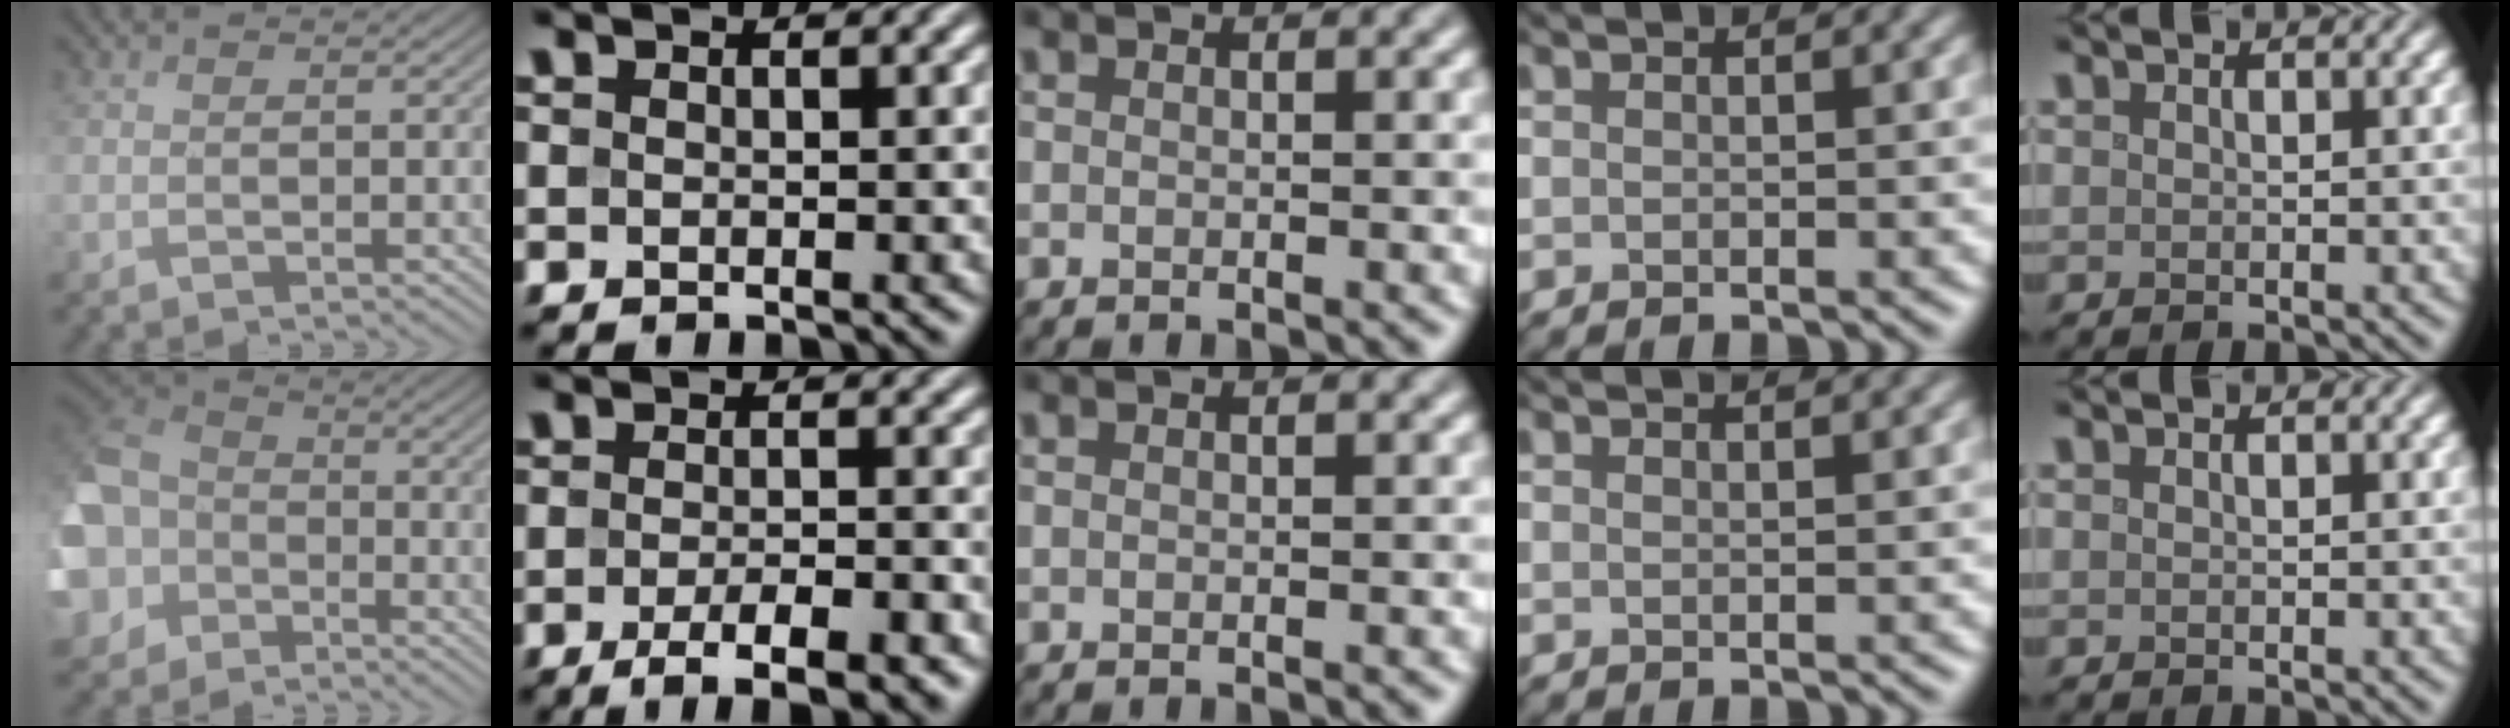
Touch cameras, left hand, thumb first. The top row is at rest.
{"thumb": {"total": 14.6, "force": [-5.3, 11.9, 6.5], "torque": [-0.222, -0.039, -0.108]}, "index": {"total": 5.5, "force": [-3.0, 1.4, 4.4], "torque": [-0.069, -0.001, -0.046]}, "ring": {"total": 3.0, "force": [2.4, 1.0, 1.5], "torque": [0.000, 0.013, -0.001]}}